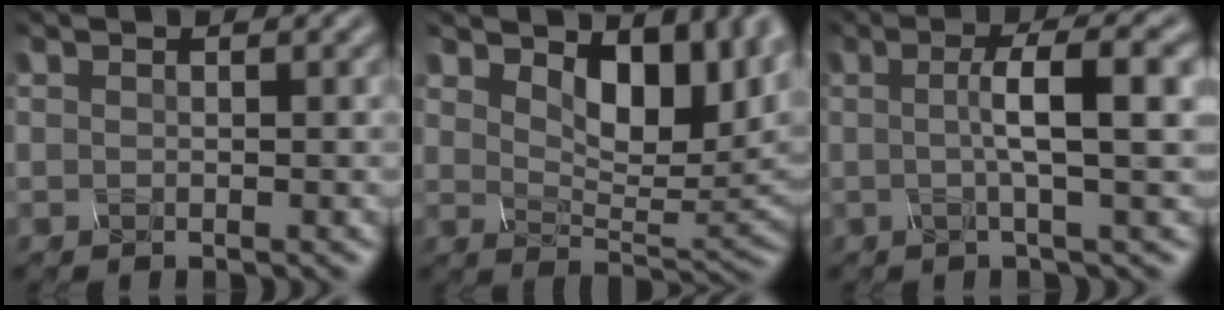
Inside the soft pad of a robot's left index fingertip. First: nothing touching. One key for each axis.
{"total": 6.3, "fx": 2.5, "fy": 3.6, "fz": 4.5, "tx": -0.082, "ty": -0.016, "tz": 0.051}
{"total": 4.9, "fx": -0.3, "fy": 0.8, "fz": 4.8, "tx": -0.080, "ty": 0.010, "tz": 0.001}